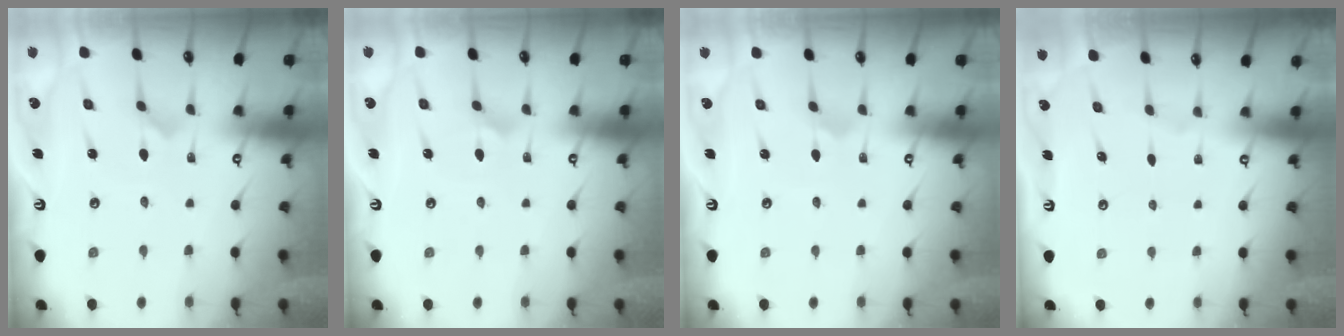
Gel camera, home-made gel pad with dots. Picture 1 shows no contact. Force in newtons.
{"total": 2.4, "press": 2.4, "slide": 0.2}
{"total": 0.5, "press": 0.5, "slide": 0.0}
{"total": 0.0}